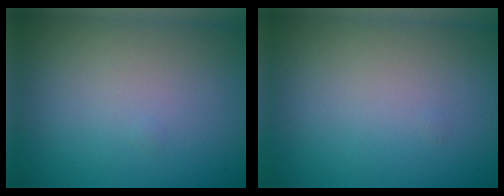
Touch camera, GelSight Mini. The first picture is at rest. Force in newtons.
{"total": 0.0}